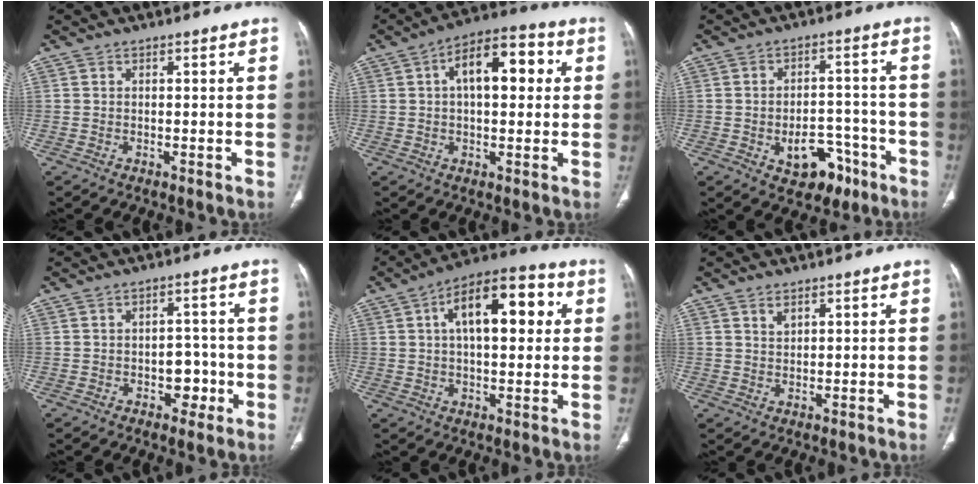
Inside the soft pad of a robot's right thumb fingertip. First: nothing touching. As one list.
[{"total": 12.6, "force": [2.8, 6.4, 10.5], "torque": [-0.137, 0.027, 0.036]}, {"total": 9.9, "force": [-4.5, 6.5, 6.0], "torque": [-0.053, 0.043, -0.052]}, {"total": 4.9, "force": [-1.6, 3.5, 3.1], "torque": [-0.013, 0.016, -0.019]}, {"total": 16.1, "force": [4.2, 7.7, 13.5], "torque": [-0.175, 0.024, 0.057]}, {"total": 1.9, "force": [1.3, 1.0, 1.1], "torque": [-0.016, -0.009, 0.028]}]